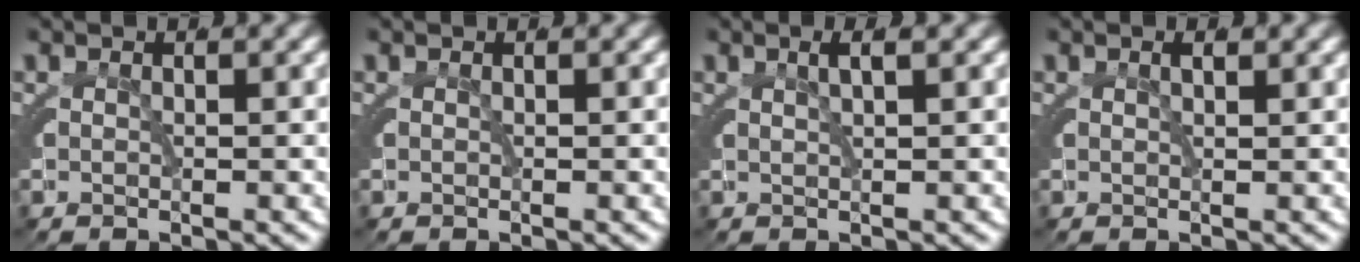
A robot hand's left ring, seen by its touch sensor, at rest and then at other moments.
{"total": 0.0}
{"total": 1.2, "force": [0.6, -0.5, 0.9], "torque": [-0.010, 0.007, 0.014]}
{"total": 0.5, "force": [0.4, -0.1, 0.3], "torque": [-0.012, -0.003, 0.011]}